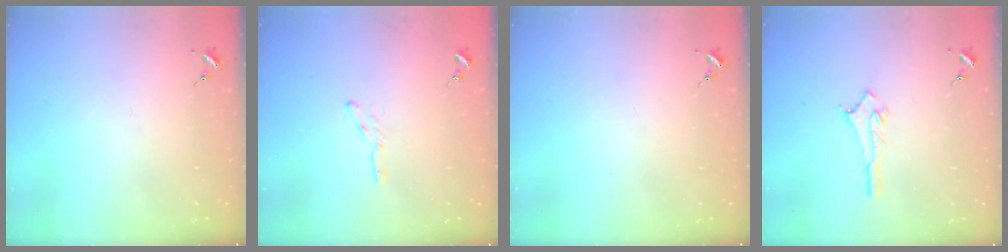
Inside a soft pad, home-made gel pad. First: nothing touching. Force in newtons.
{"total": 3.0, "press": 3.0, "slide": 0.3}
{"total": 0.0}
{"total": 2.8, "press": 2.8, "slide": 0.4}